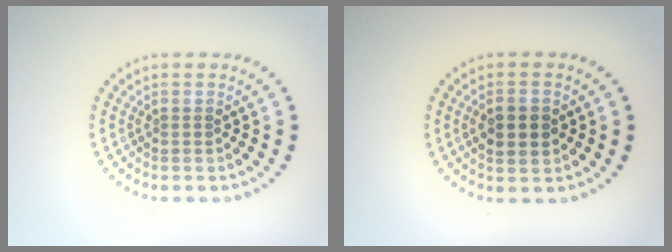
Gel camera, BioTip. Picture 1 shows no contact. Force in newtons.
{"total": 2.7, "press": 2.7, "slide": 0.2}